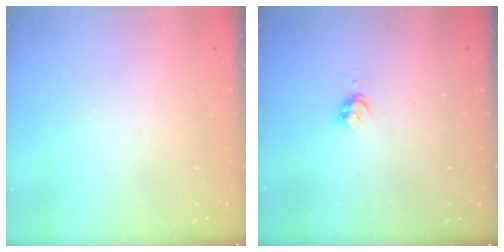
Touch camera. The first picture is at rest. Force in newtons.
{"total": 3.6, "press": 3.5, "slide": 0.4}